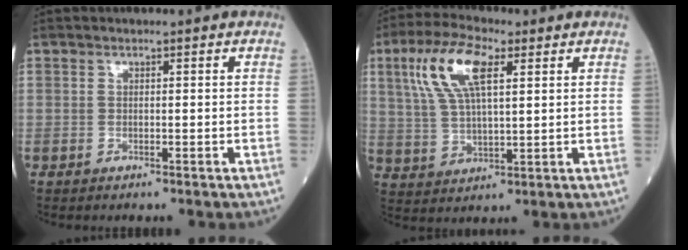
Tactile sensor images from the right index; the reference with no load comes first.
{"total": 11.1, "force": [4.5, 3.5, 9.5], "torque": [-0.207, 0.020, 0.087]}